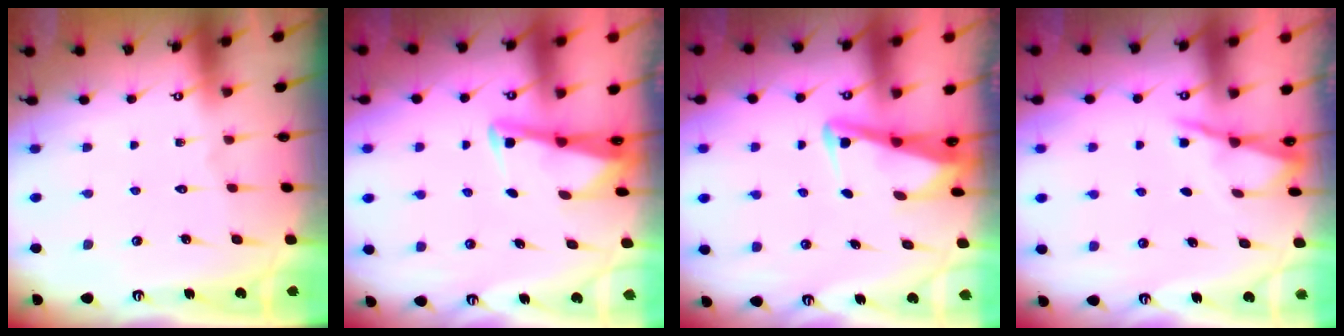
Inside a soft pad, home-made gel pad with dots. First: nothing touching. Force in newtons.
{"total": 2.9, "press": 2.9, "slide": 0.3}
{"total": 3.5, "press": 3.4, "slide": 0.8}
{"total": 2.0, "press": 2.0, "slide": 0.2}